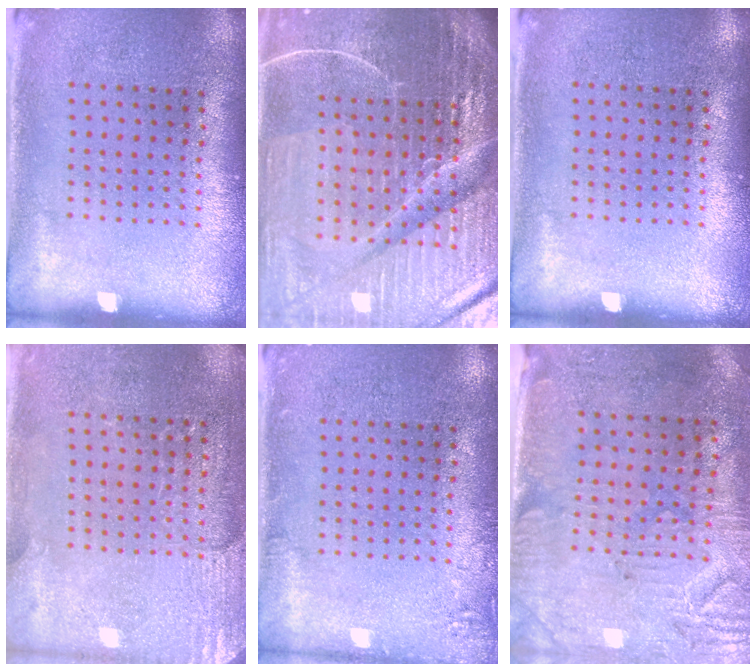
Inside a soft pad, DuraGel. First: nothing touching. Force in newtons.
{"total": 7.1, "press": 6.2, "slide": 3.5}
{"total": 0.0}
{"total": 2.9, "press": 2.8, "slide": 0.8}
{"total": 1.5, "press": 1.4, "slide": 0.3}
{"total": 3.1, "press": 2.6, "slide": 1.5}